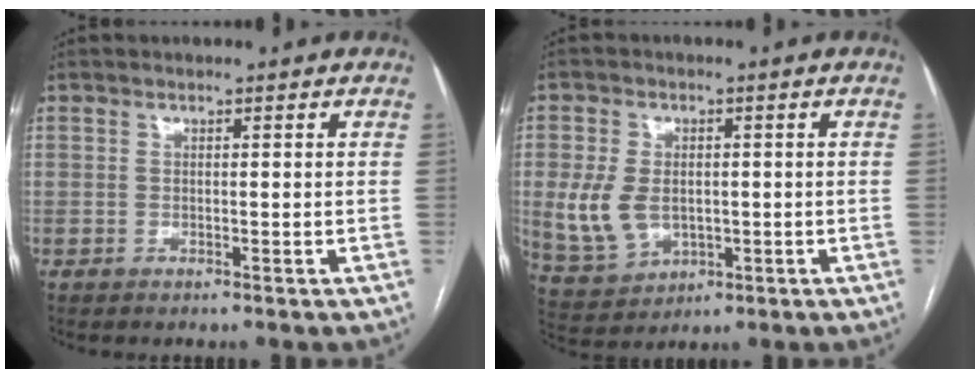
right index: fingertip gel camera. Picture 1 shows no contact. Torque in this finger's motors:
{"motor_torque": [0.31, -0.09, 0.28, 0.10]}